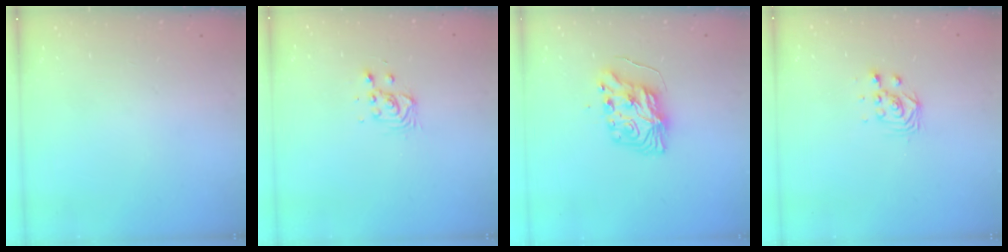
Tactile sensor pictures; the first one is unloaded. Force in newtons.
{"total": 3.4, "press": 3.4, "slide": 0.4}
{"total": 9.1, "press": 9.0, "slide": 0.6}
{"total": 3.1, "press": 3.1, "slide": 0.0}